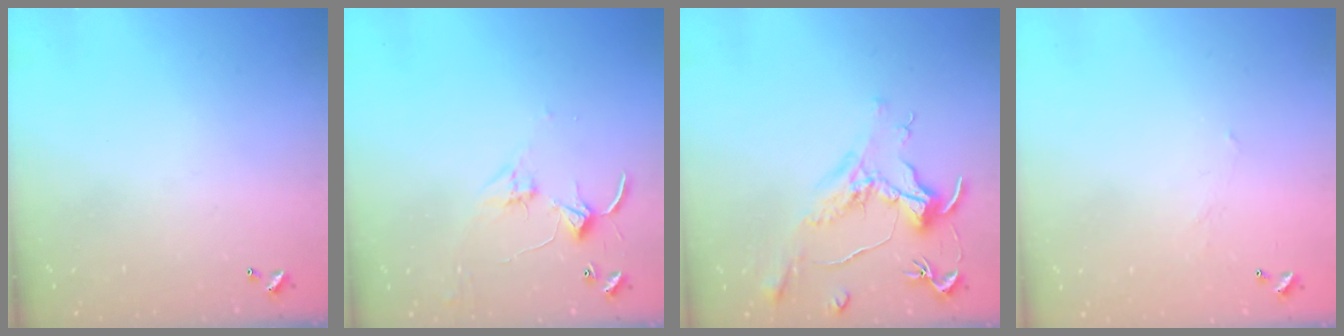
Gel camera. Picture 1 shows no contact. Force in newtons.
{"total": 2.8, "press": 2.8, "slide": 0.4}
{"total": 1.5, "press": 1.2, "slide": 0.9}
{"total": 6.0, "press": 6.0, "slide": 0.9}